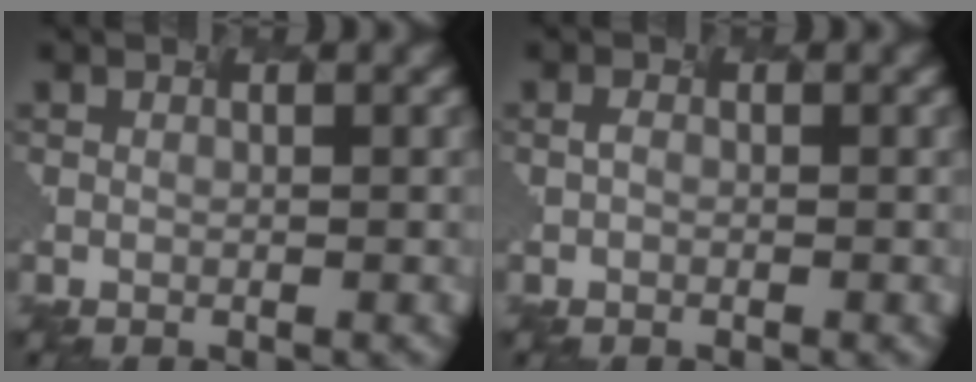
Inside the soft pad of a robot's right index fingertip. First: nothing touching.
{"total": 0.6, "force": [-0.5, 0.0, 0.3], "torque": [-0.015, 0.002, -0.001]}